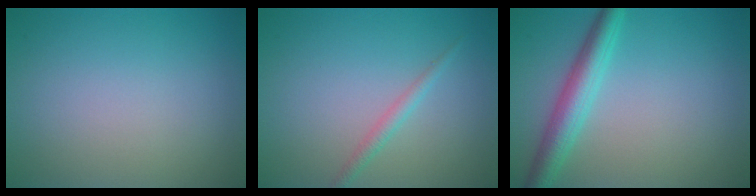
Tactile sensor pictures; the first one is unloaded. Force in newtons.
{"total": 1.3, "press": 1.3, "slide": 0.1}
{"total": 4.0, "press": 4.0, "slide": 0.3}